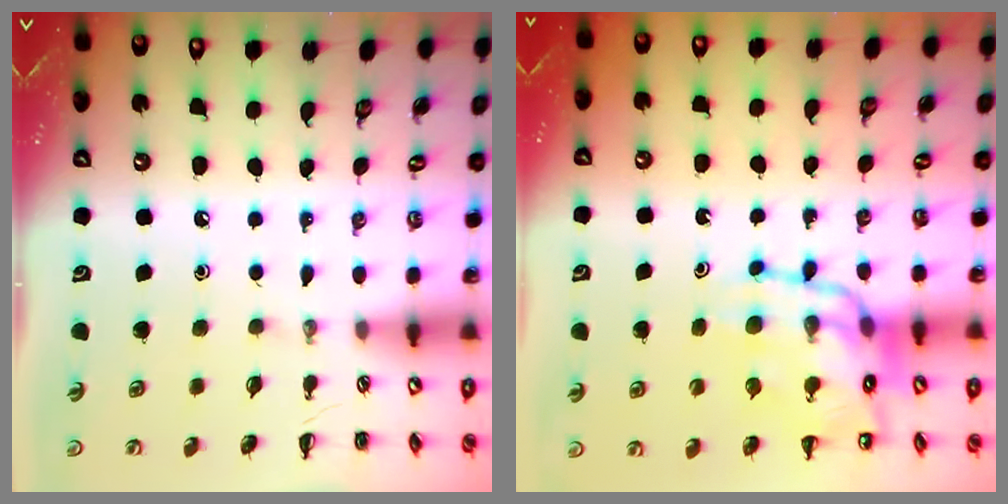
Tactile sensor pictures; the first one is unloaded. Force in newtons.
{"total": 13.0, "press": 12.6, "slide": 3.3}